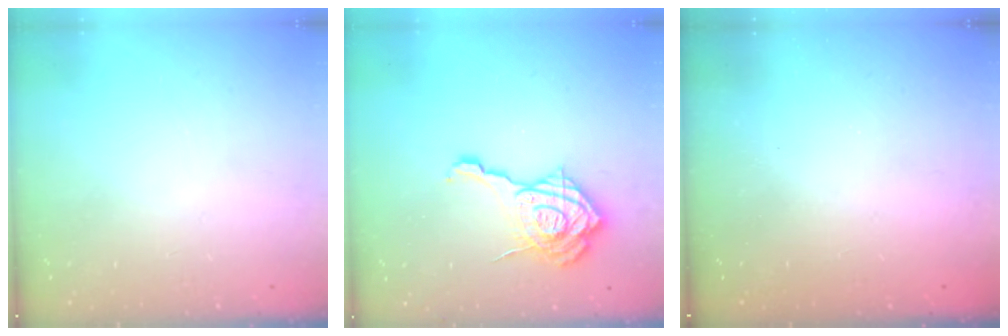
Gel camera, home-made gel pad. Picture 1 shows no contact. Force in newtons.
{"total": 18.5, "press": 18.4, "slide": 2.1}
{"total": 2.5, "press": 2.4, "slide": 0.8}